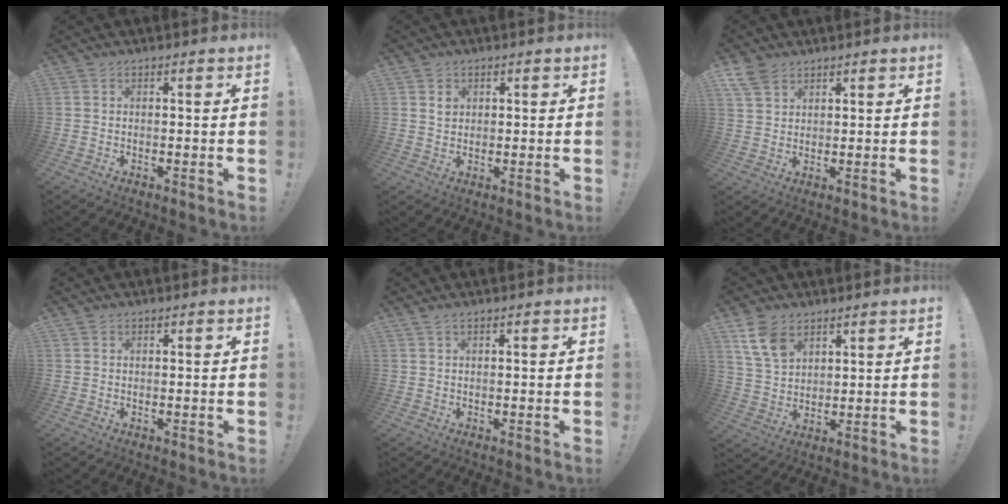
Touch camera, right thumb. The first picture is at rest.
{"total": 2.4, "force": [1.2, 2.0, 0.6], "torque": [0.012, -0.009, 0.016]}
{"total": 6.0, "force": [4.1, 3.5, 2.5], "torque": [-0.050, -0.012, 0.082]}
{"total": 0.5, "force": [0.4, 0.4, -0.1], "torque": [0.002, 0.000, 0.007]}
{"total": 0.9, "force": [0.5, 0.1, 0.8], "torque": [-0.023, 0.003, 0.010]}
{"total": 9.6, "force": [5.6, 6.1, 4.8], "torque": [-0.088, -0.021, 0.113]}